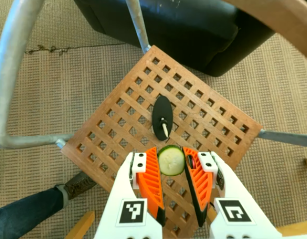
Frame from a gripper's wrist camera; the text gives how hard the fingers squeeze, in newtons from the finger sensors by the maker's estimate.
{"total": 9.4, "left": 9.6, "right": 9.2}